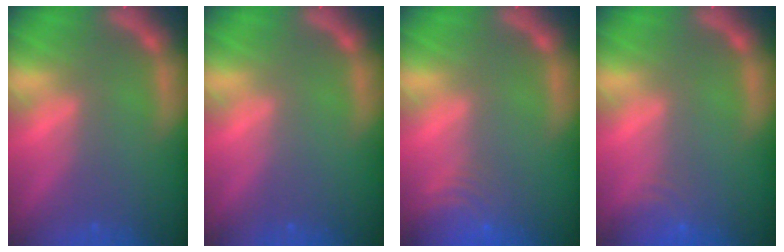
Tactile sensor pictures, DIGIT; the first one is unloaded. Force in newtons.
{"total": 0.0}
{"total": 5.5}
{"total": 3.0}